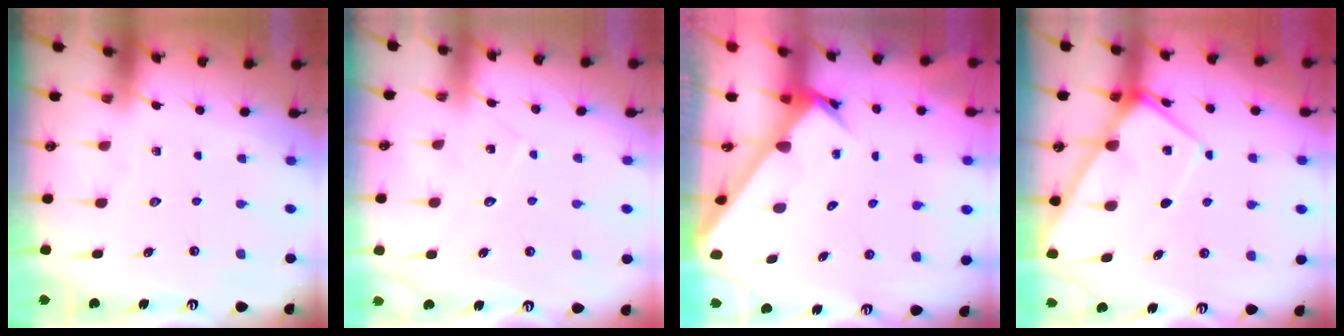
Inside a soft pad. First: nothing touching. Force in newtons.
{"total": 6.8, "press": 6.8, "slide": 0.4}
{"total": 2.7, "press": 2.7, "slide": 0.2}
{"total": 7.5, "press": 7.4, "slide": 0.8}